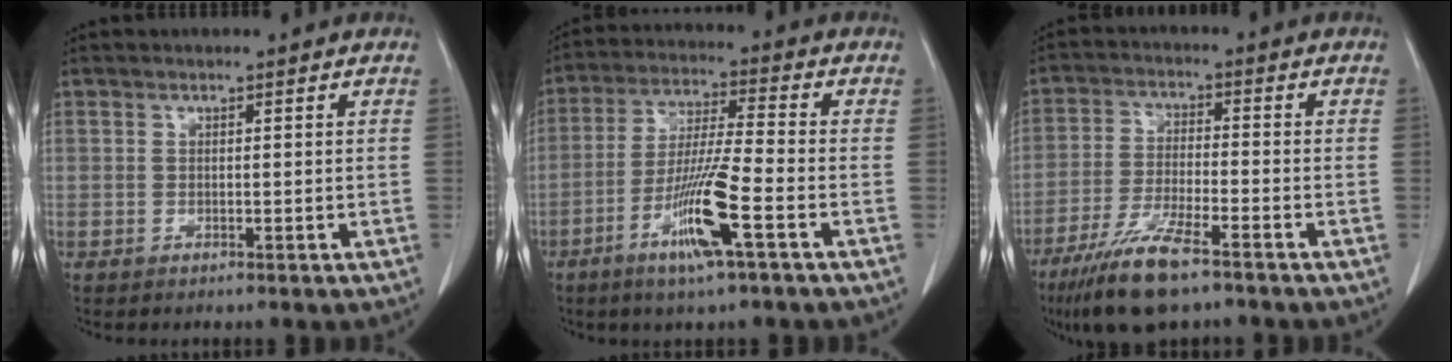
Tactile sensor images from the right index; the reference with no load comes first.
{"total": 11.2, "force": [-4.9, -0.2, 10.0], "torque": [-0.194, -0.016, -0.097]}
{"total": 10.4, "force": [-7.2, 1.7, 7.3], "torque": [-0.146, -0.026, -0.131]}